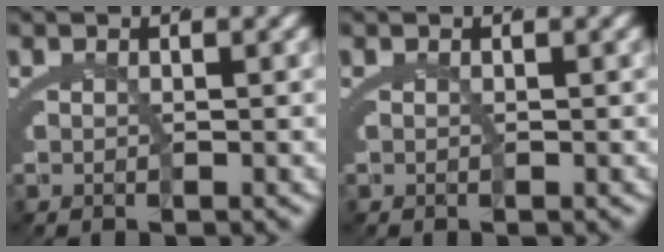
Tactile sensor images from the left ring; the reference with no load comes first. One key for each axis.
{"total": 0.0}